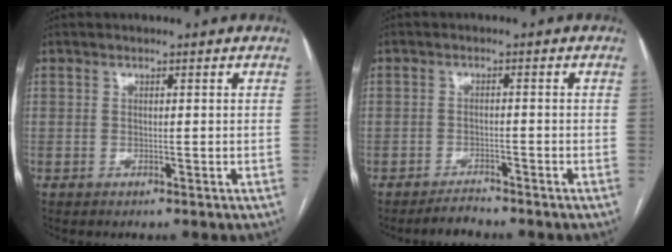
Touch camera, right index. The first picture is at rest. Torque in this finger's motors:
{"motor_torque": [-0.16, 0.06, -0.13, -0.07]}